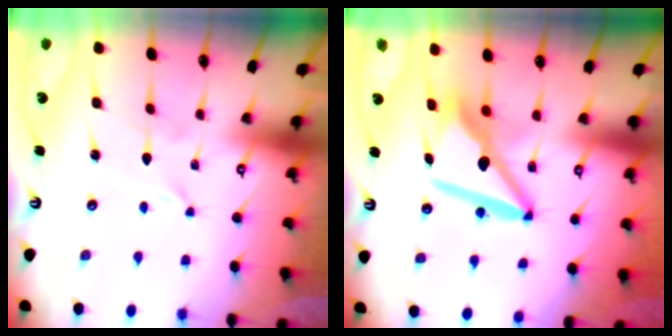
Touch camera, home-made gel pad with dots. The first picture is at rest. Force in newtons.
{"total": 11.6, "press": 11.5, "slide": 1.2}